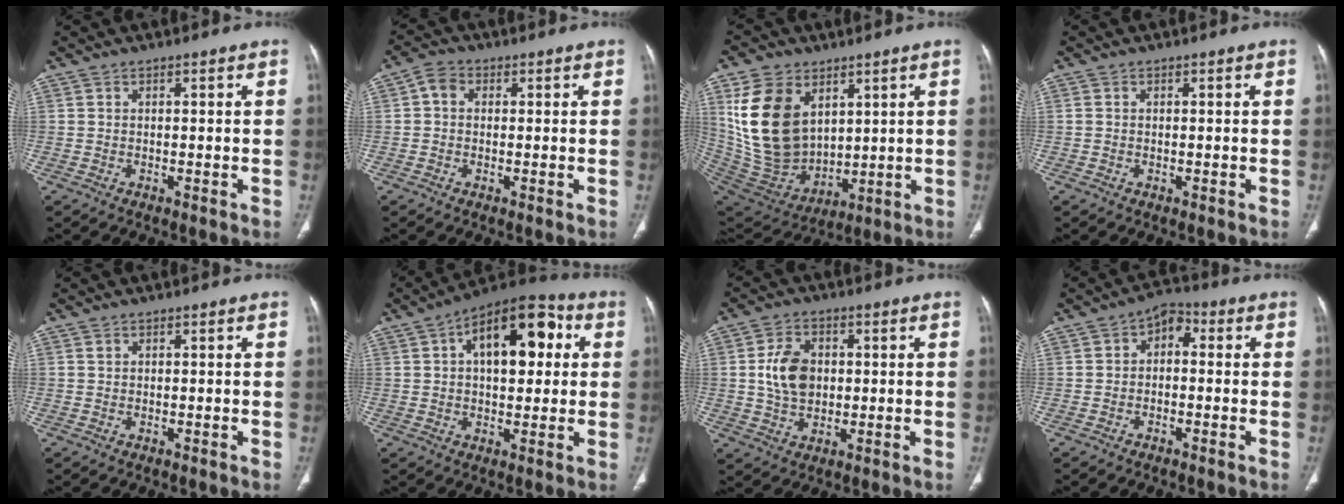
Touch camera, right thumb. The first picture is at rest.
{"total": 3.3, "force": [0.4, 2.7, 1.9], "torque": [-0.022, 0.010, -0.001]}
{"total": 19.2, "force": [6.4, 13.1, 12.5], "torque": [-0.214, -0.029, 0.147]}
{"total": 0.0}
{"total": 0.5, "force": [0.3, 0.4, 0.2], "torque": [0.004, 0.000, 0.005]}
{"total": 17.0, "force": [4.2, 9.0, 13.8], "torque": [-0.161, 0.024, 0.054]}
{"total": 8.6, "force": [0.8, 6.2, 6.0], "torque": [-0.093, 0.000, 0.017]}
{"total": 0.7, "force": [0.5, 0.3, 0.4], "torque": [0.000, -0.002, 0.007]}